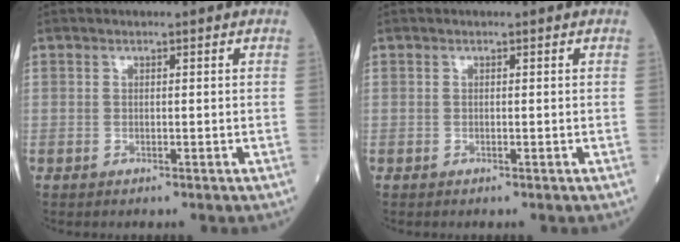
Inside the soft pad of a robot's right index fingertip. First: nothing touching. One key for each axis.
{"total": 0.0}